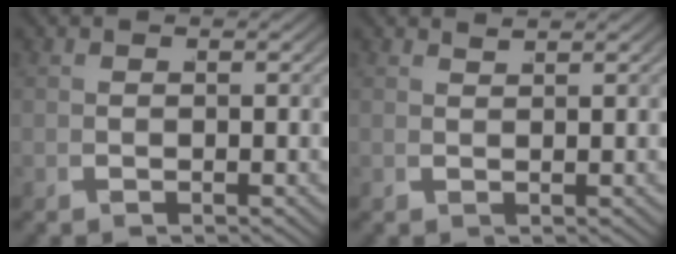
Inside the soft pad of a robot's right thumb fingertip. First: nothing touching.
{"total": 1.8, "force": [1.5, -0.9, -0.3], "torque": [0.010, 0.012, 0.025]}